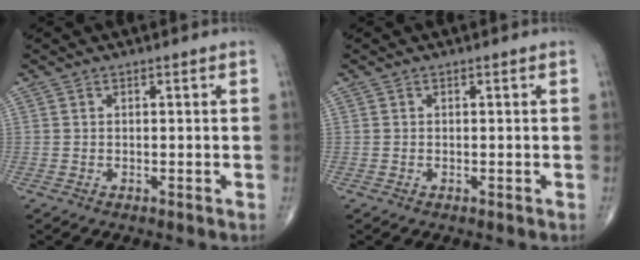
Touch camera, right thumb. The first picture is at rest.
{"total": 0.0}